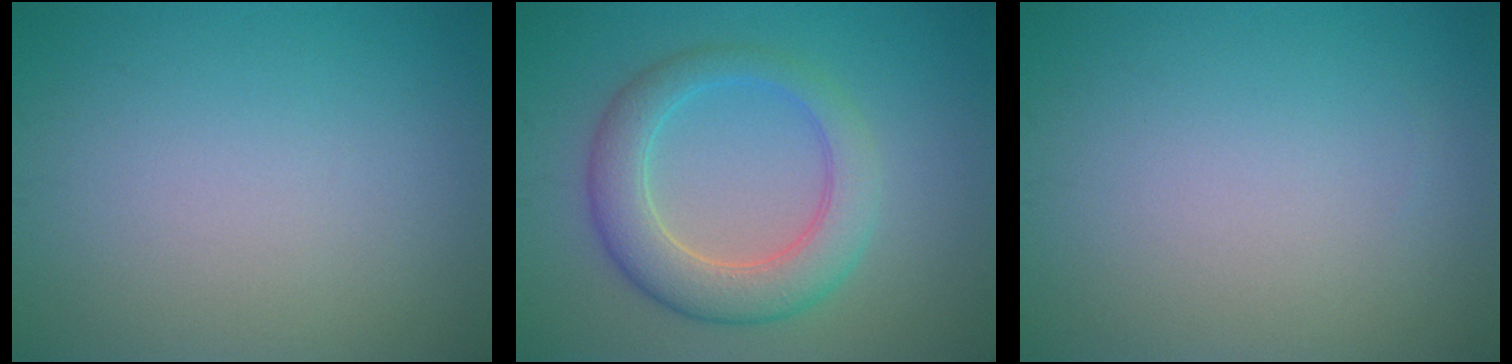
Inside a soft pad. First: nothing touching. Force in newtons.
{"total": 5.6, "press": 5.6, "slide": 0.3}
{"total": 0.0}